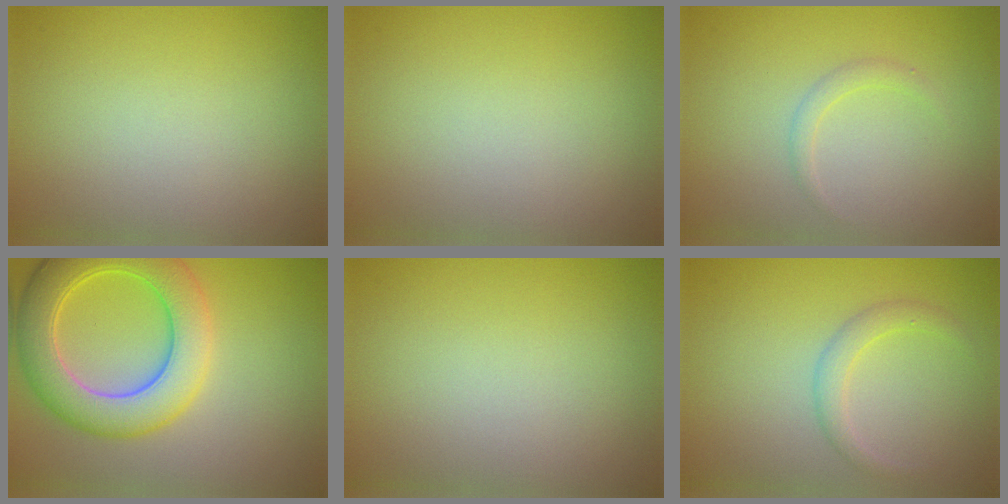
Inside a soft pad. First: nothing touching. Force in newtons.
{"total": 0.0}
{"total": 1.0, "press": 1.0, "slide": 0.1}
{"total": 7.4, "press": 7.4, "slide": 0.2}
{"total": 0.0}
{"total": 1.7, "press": 1.7, "slide": 0.1}